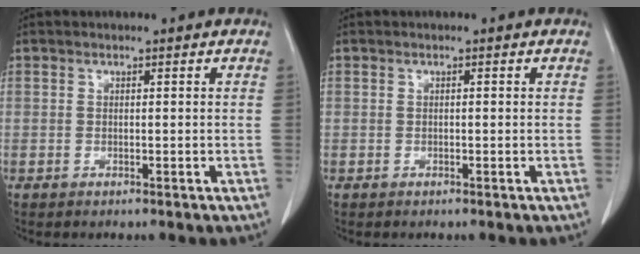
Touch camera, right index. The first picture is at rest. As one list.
[{"total": 0.0}]